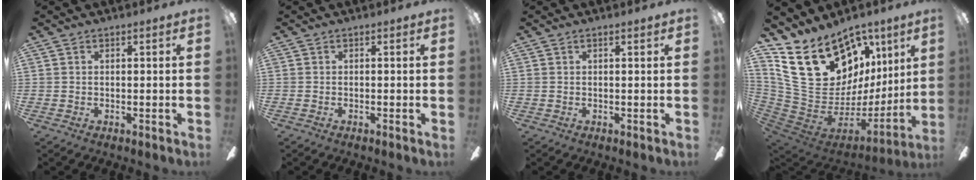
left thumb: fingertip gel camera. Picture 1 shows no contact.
{"total": 1.1, "force": [-0.3, -0.1, 1.0], "torque": [-0.016, -0.001, -0.005]}
{"total": 1.1, "force": [0.5, 0.0, 0.9], "torque": [-0.020, -0.002, 0.009]}
{"total": 26.4, "force": [13.7, 17.1, 14.7], "torque": [-0.275, -0.086, 0.287]}